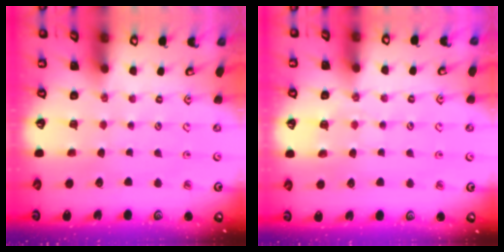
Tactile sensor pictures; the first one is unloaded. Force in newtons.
{"total": 4.8, "press": 4.8, "slide": 0.5}